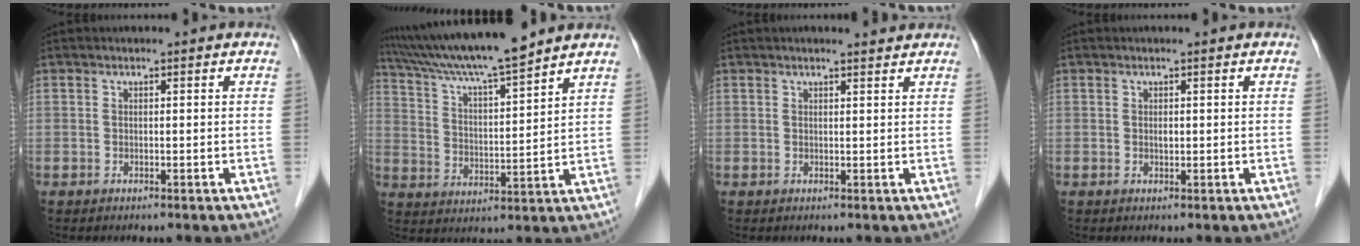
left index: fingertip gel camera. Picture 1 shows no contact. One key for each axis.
{"total": 13.9, "fx": 12.2, "fy": -0.8, "fz": 6.5, "tx": -0.123, "ty": 0.011, "tz": 0.211}
{"total": 2.3, "fx": 2.2, "fy": 0.1, "fz": 0.8, "tx": -0.014, "ty": 0.007, "tz": 0.027}
{"total": 0.6, "fx": 0.1, "fy": 0.3, "fz": 0.5, "tx": -0.009, "ty": -0.001, "tz": 0.001}